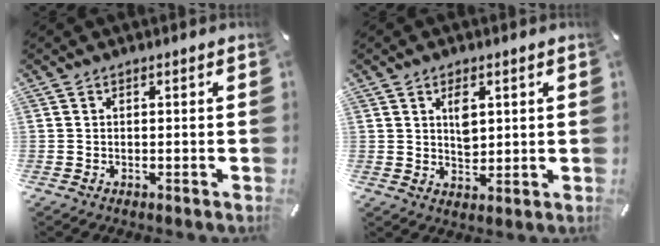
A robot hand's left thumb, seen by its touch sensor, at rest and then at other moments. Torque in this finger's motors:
{"motor_torque": [0.82, 1.21, 0.46, -0.45, 0.23]}